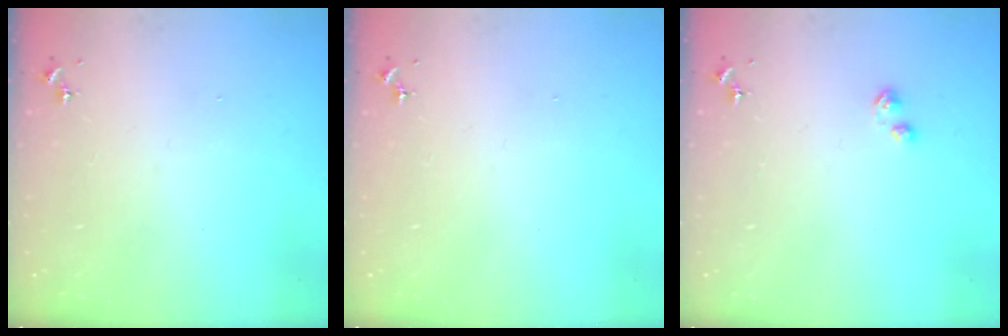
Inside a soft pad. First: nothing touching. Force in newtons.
{"total": 0.0}
{"total": 2.9, "press": 2.9, "slide": 0.5}